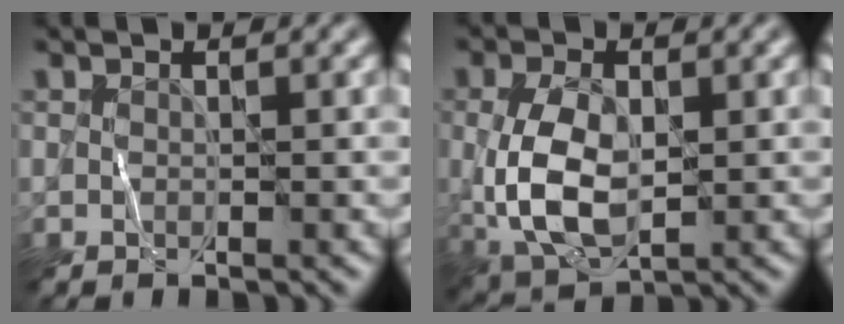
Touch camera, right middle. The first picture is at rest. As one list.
[{"total": 6.8, "force": [-0.2, 3.9, 5.6], "torque": [-0.131, -0.006, 0.001]}]